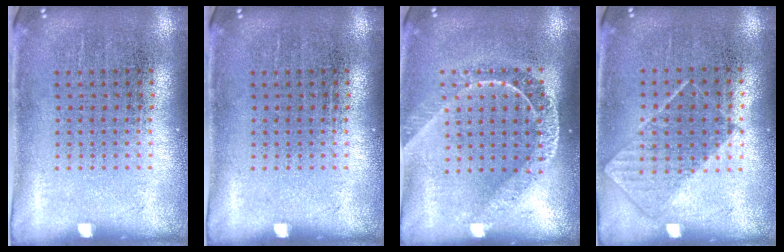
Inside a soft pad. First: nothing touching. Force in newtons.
{"total": 0.0}
{"total": 1.8, "press": 1.4, "slide": 1.0}
{"total": 0.8, "press": 0.6, "slide": 0.4}